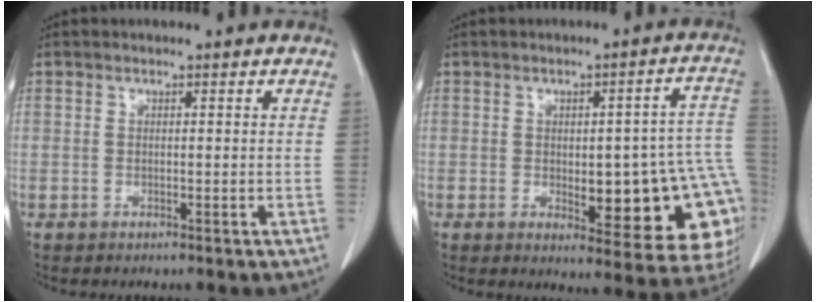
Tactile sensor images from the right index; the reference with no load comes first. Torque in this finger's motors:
{"motor_torque": [0.43, -0.34, 0.22, 0.04]}